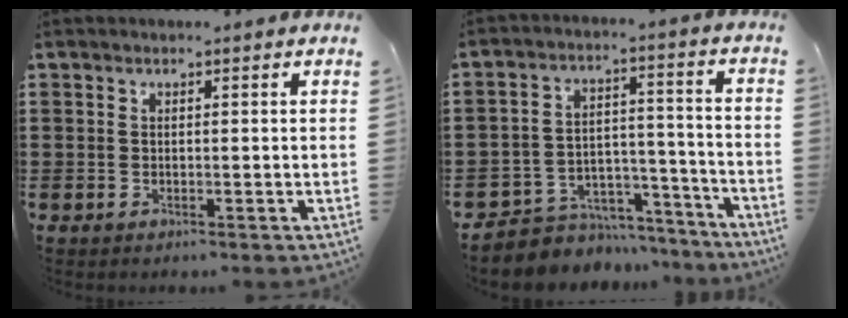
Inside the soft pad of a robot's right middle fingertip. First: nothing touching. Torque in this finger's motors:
{"motor_torque": [0.27, 0.00, 0.13, 0.01]}